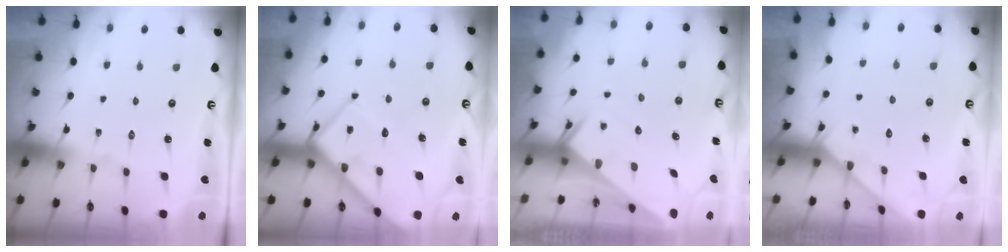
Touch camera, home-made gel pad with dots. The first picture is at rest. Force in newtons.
{"total": 10.4, "press": 10.3, "slide": 1.1}
{"total": 3.0, "press": 2.9, "slide": 0.3}
{"total": 2.2, "press": 2.2, "slide": 0.2}